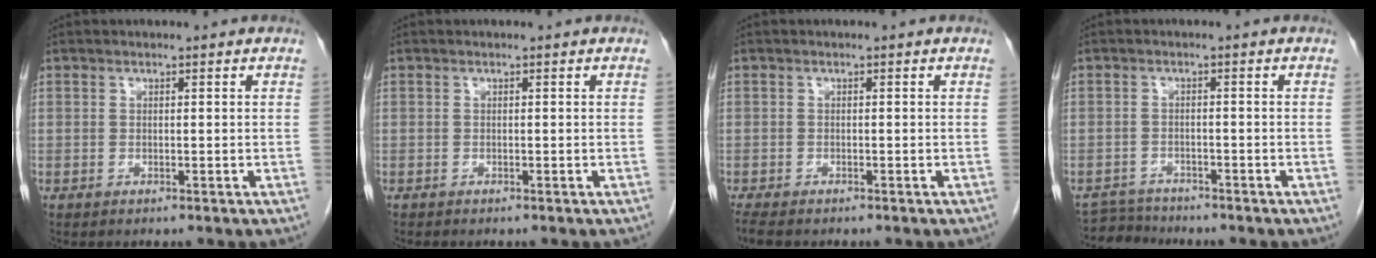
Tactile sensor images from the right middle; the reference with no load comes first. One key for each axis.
{"total": 0.0}
{"total": 2.9, "fx": -2.4, "fy": 0.8, "fz": 1.5, "tx": -0.030, "ty": -0.010, "tz": -0.035}
{"total": 3.4, "fx": -3.3, "fy": 0.4, "fz": -0.9, "tx": 0.016, "ty": -0.008, "tz": -0.056}